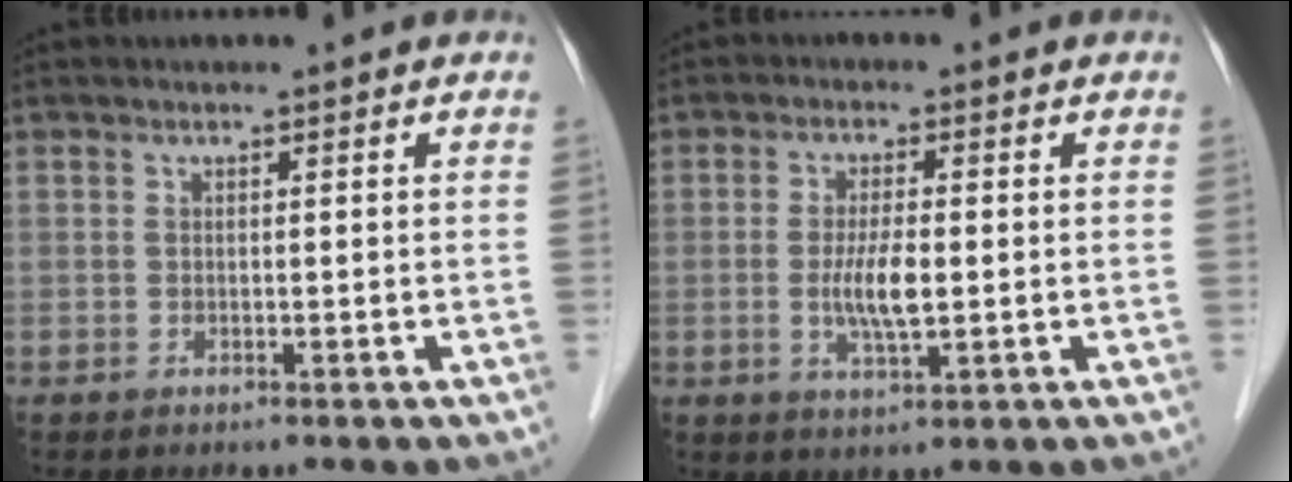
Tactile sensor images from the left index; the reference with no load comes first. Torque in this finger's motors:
{"motor_torque": [0.93, 0.78, 0.19, 0.05]}